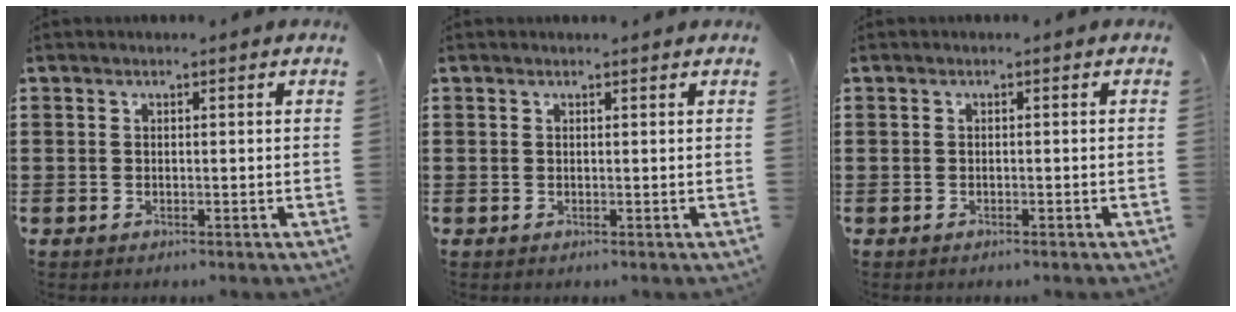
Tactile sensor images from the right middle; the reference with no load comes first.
{"total": 0.0}
{"total": 0.9, "force": [-0.9, 0.3, 0.2], "torque": [-0.007, 0.000, -0.017]}